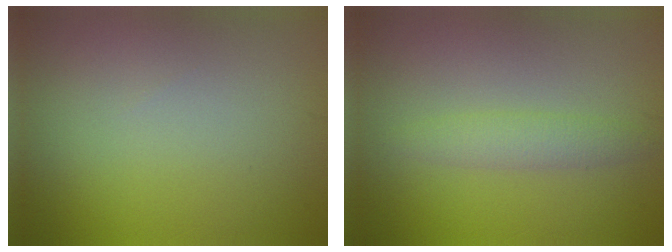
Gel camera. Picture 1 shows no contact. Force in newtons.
{"total": 1.9, "press": 1.9, "slide": 0.0}